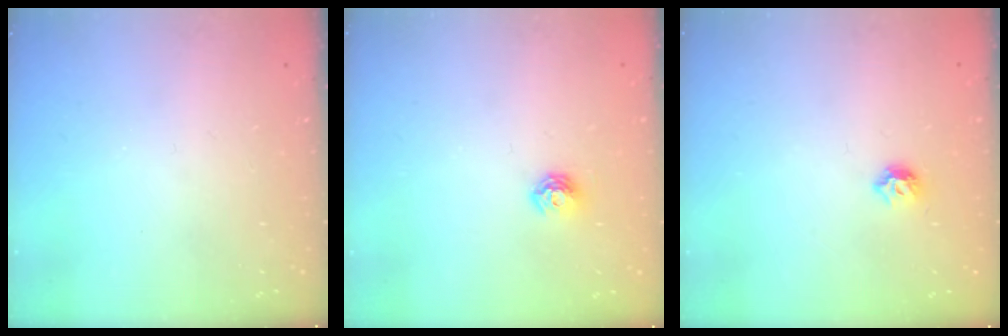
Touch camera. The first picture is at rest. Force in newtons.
{"total": 5.2, "press": 5.2, "slide": 0.5}
{"total": 6.0, "press": 5.9, "slide": 1.0}